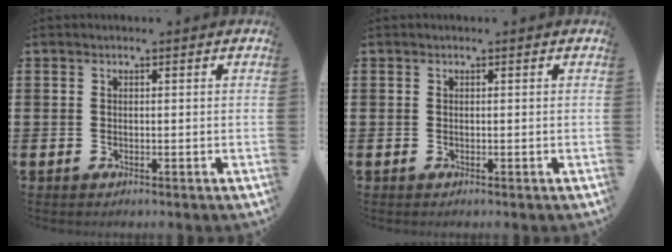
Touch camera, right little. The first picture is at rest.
{"total": 0.0}